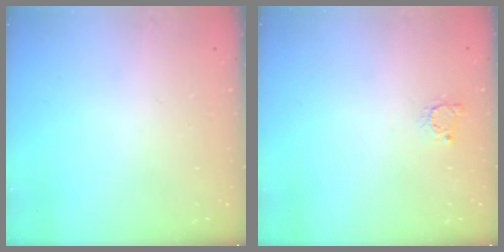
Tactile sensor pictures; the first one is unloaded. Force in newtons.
{"total": 2.2, "press": 2.2, "slide": 0.4}